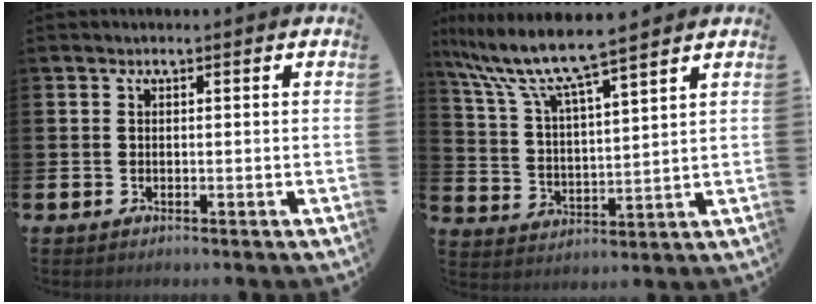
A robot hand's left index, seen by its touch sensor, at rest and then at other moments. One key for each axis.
{"total": 8.4, "fx": 7.6, "fy": 0.5, "fz": 3.6, "tx": -0.109, "ty": -0.043, "tz": 0.130}